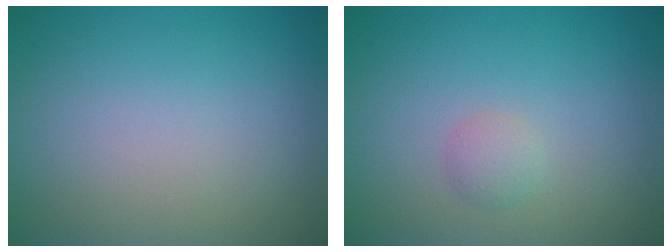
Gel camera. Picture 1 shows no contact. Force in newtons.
{"total": 1.1, "press": 1.1, "slide": 0.1}